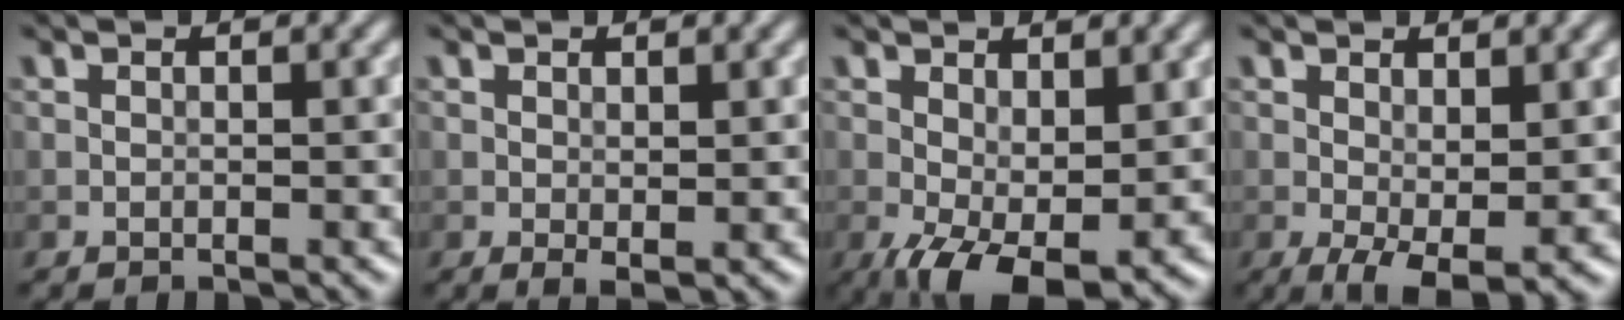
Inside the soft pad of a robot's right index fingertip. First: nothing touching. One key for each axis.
{"total": 1.0, "fx": 0.2, "fy": 0.4, "fz": 0.9, "tx": -0.013, "ty": -0.004, "tz": 0.004}
{"total": 6.7, "fx": -1.6, "fy": 3.3, "fz": 5.6, "tx": -0.109, "ty": -0.020, "tz": -0.017}
{"total": 3.5, "fx": -0.2, "fy": 1.5, "fz": 3.1, "tx": -0.056, "ty": -0.010, "tz": 0.000}